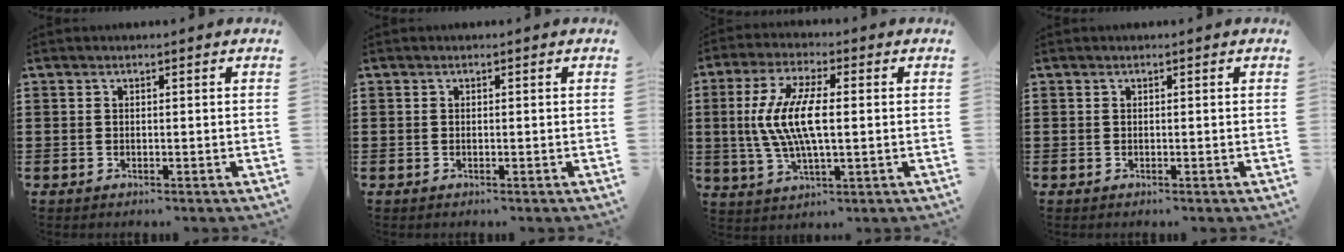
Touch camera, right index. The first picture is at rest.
{"total": 0.0}
{"total": 10.0, "force": [0.3, 3.2, 9.4], "torque": [-0.213, -0.007, -0.005]}
{"total": 0.0}